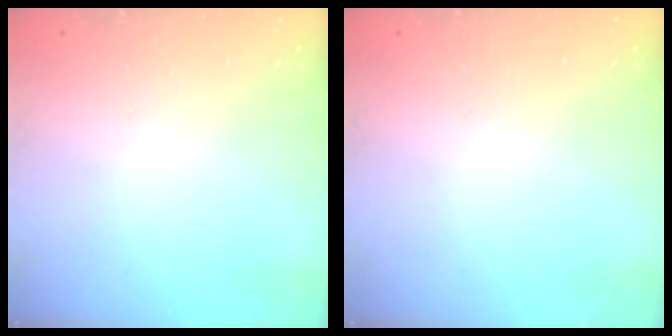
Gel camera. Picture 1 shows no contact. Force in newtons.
{"total": 0.8, "press": 0.8, "slide": 0.0}